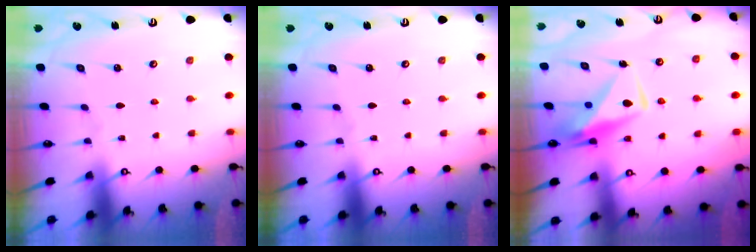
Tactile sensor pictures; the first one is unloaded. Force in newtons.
{"total": 0.0}
{"total": 7.5, "press": 7.5, "slide": 0.9}